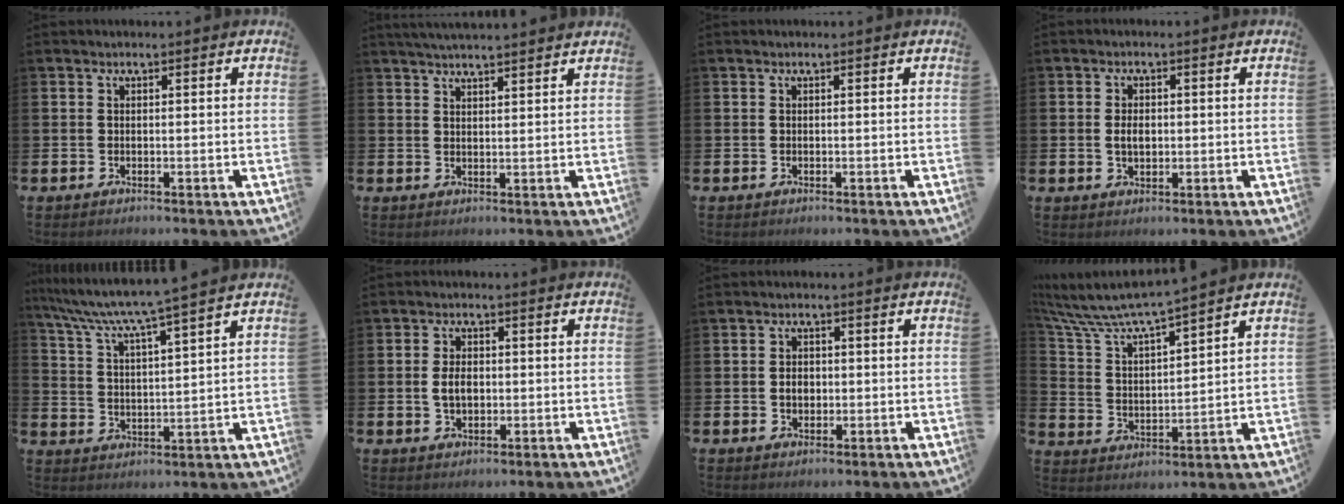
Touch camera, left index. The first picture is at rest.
{"total": 3.4, "force": [3.4, -0.1, 0.5], "torque": [-0.013, -0.011, 0.061]}
{"total": 0.0}
{"total": 2.6, "force": [0.1, 1.7, 2.0], "torque": [-0.017, -0.002, -0.005]}
{"total": 6.6, "force": [6.1, -0.7, 2.4], "torque": [-0.072, -0.043, 0.103]}
{"total": 3.3, "force": [0.0, 2.2, 2.5], "torque": [-0.035, 0.003, -0.005]}
{"total": 2.3, "force": [-0.1, 1.8, 1.5], "torque": [-0.006, -0.001, -0.009]}
{"total": 6.5, "force": [6.1, 0.5, 2.0], "torque": [-0.072, -0.048, 0.100]}